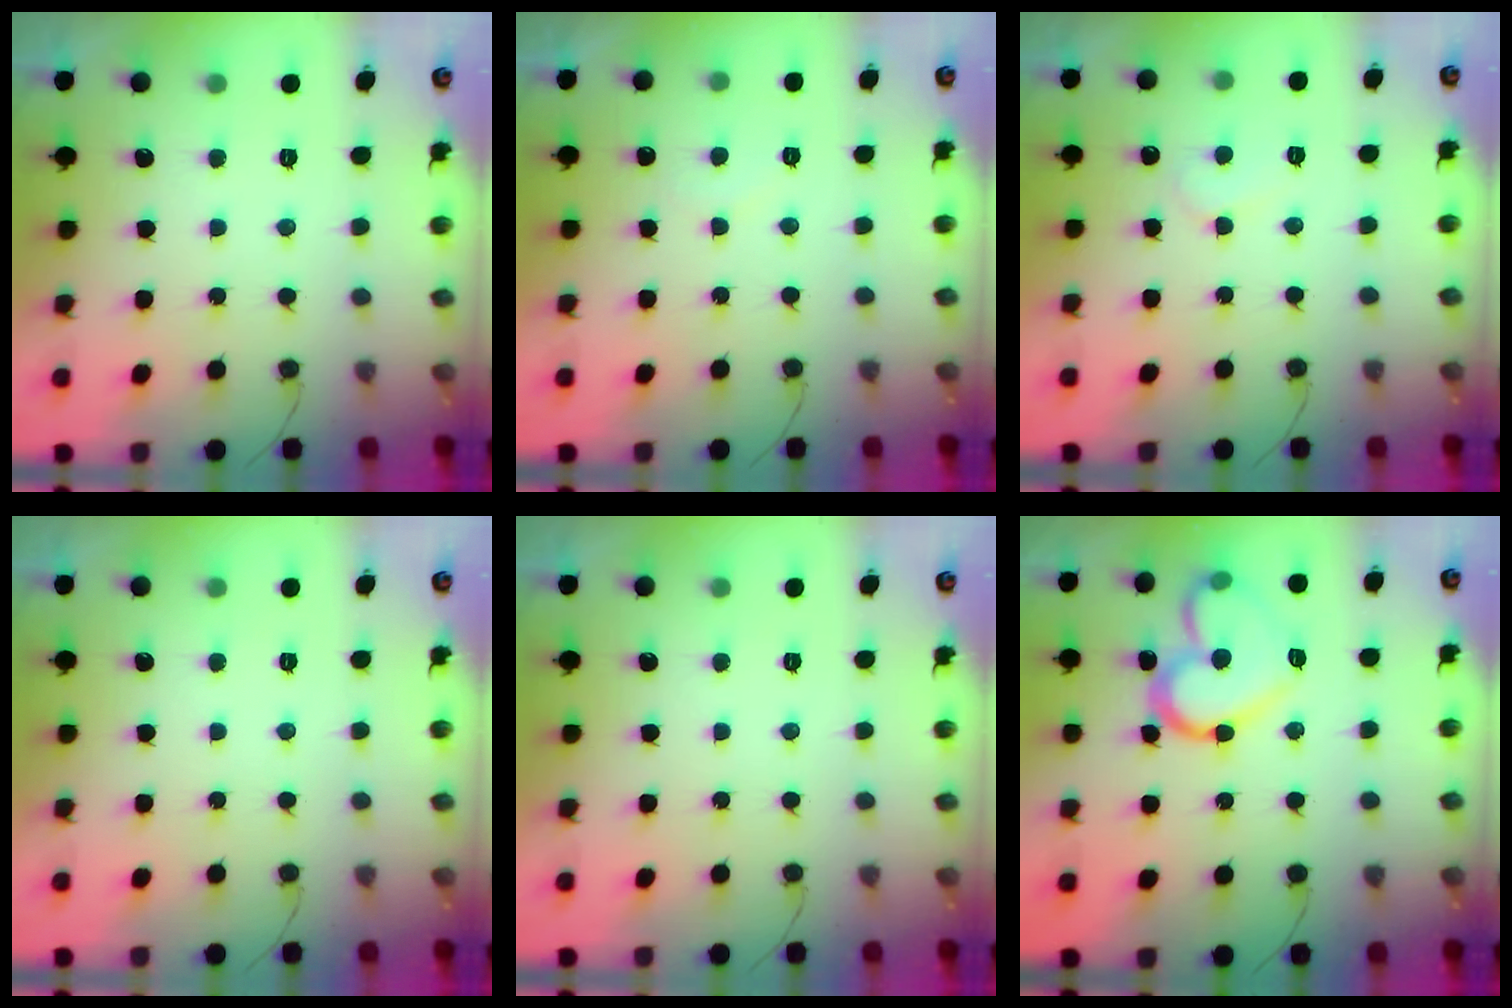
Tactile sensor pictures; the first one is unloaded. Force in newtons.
{"total": 4.9, "press": 4.9, "slide": 0.3}
{"total": 5.9, "press": 5.9, "slide": 0.4}
{"total": 0.0}
{"total": 0.0}
{"total": 15.8, "press": 15.8, "slide": 0.8}